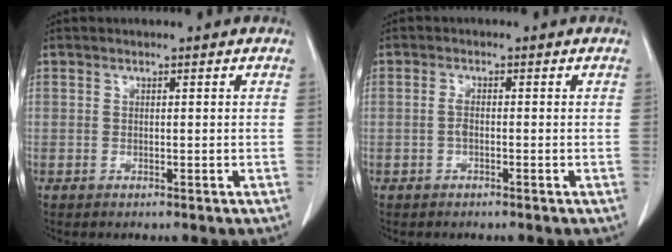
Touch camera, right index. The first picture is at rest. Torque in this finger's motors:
{"motor_torque": [0.24, -0.18, 0.07, 0.01]}